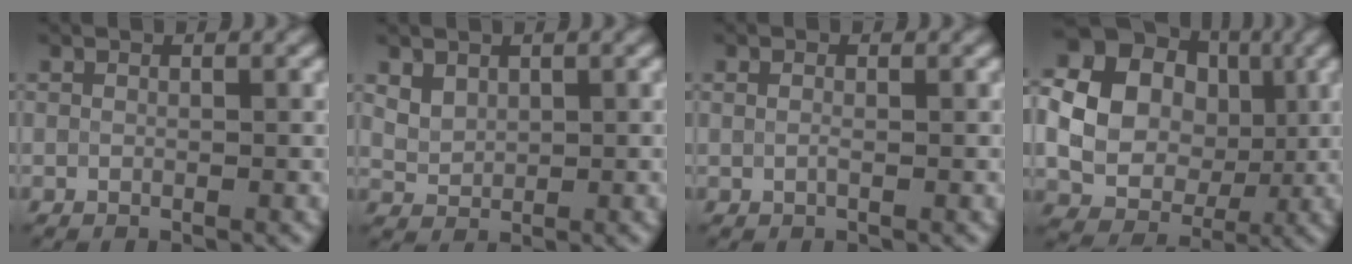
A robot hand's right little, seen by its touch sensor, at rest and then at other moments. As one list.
[{"total": 2.2, "force": [1.1, 1.5, 1.0], "torque": [-0.013, -0.001, 0.025]}, {"total": 0.5, "force": [0.2, 0.2, 0.5], "torque": [-0.011, 0.001, 0.002]}, {"total": 16.5, "force": [2.3, 15.0, 6.7], "torque": [-0.166, 0.019, 0.005]}]